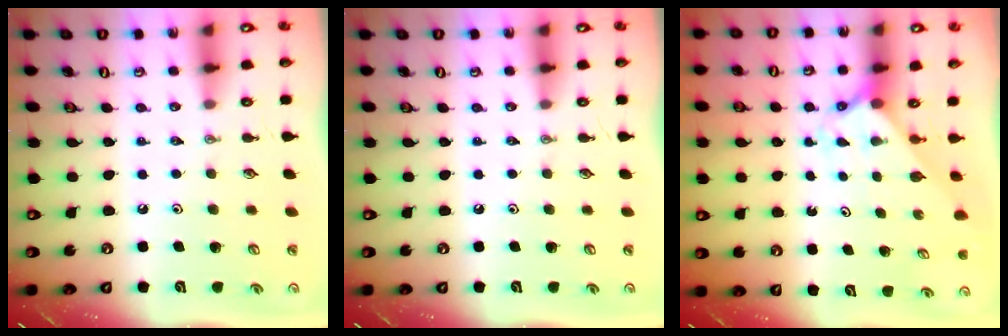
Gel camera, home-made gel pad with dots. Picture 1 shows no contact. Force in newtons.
{"total": 0.0}
{"total": 2.0, "press": 2.0, "slide": 0.1}